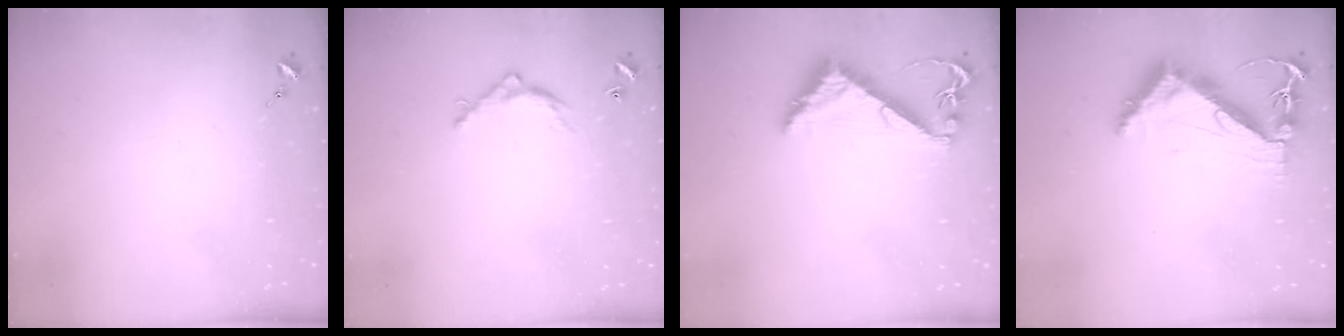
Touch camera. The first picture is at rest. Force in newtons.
{"total": 6.0, "press": 6.0, "slide": 0.3}
{"total": 7.9, "press": 7.9, "slide": 0.8}
{"total": 7.8, "press": 7.7, "slide": 1.0}